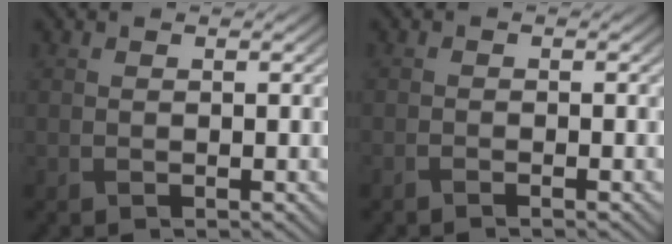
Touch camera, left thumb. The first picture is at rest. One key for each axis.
{"total": 0.8, "fx": -0.7, "fy": 0.1, "fz": 0.2, "tx": -0.004, "ty": -0.002, "tz": -0.015}